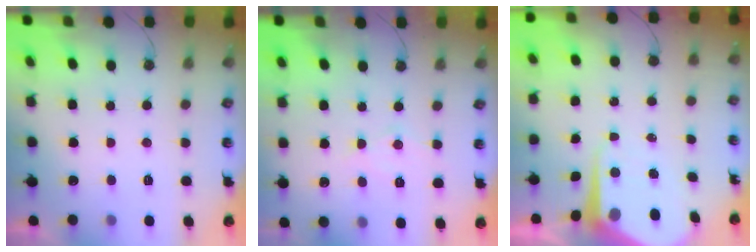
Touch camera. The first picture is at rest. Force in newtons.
{"total": 7.2, "press": 7.2, "slide": 0.3}
{"total": 8.3, "press": 8.3, "slide": 0.8}